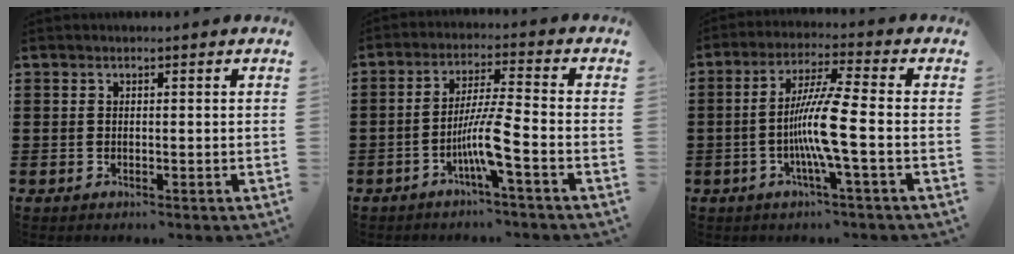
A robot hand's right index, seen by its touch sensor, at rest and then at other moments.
{"total": 7.1, "force": [-3.3, 0.0, 6.3], "torque": [-0.127, -0.008, -0.066]}
{"total": 8.8, "force": [-2.2, -0.3, 8.5], "torque": [-0.176, -0.016, -0.051]}